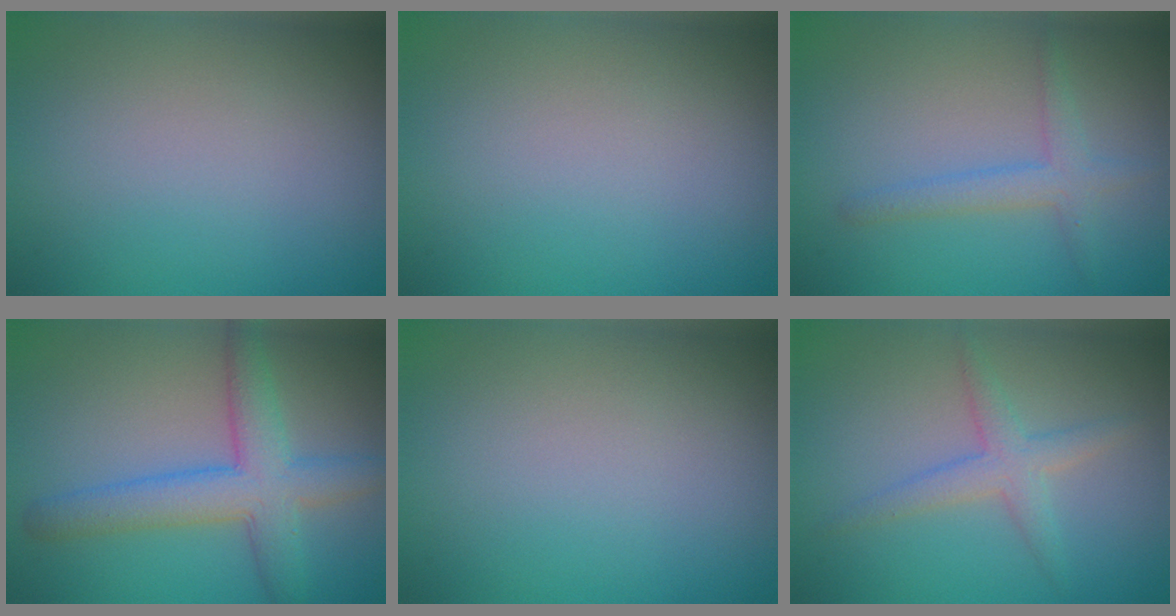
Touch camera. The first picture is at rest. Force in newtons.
{"total": 0.0}
{"total": 2.3, "press": 2.3, "slide": 0.1}
{"total": 5.4, "press": 5.4, "slide": 0.2}
{"total": 0.0}
{"total": 2.5, "press": 2.5, "slide": 0.0}